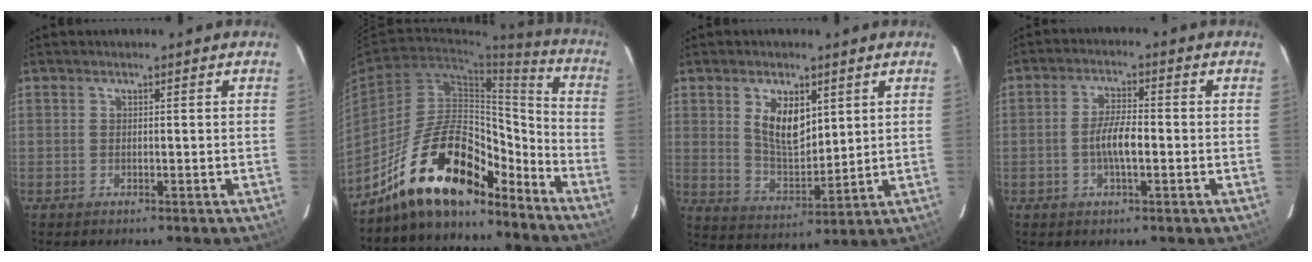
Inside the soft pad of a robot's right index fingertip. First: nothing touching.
{"total": 19.4, "force": [-14.9, 7.0, 10.3], "torque": [-0.186, 0.028, -0.244]}
{"total": 9.3, "force": [3.6, 4.8, 7.1], "torque": [-0.129, 0.001, 0.078]}
{"total": 5.4, "force": [-1.3, 1.4, 5.0], "torque": [-0.099, 0.004, -0.023]}